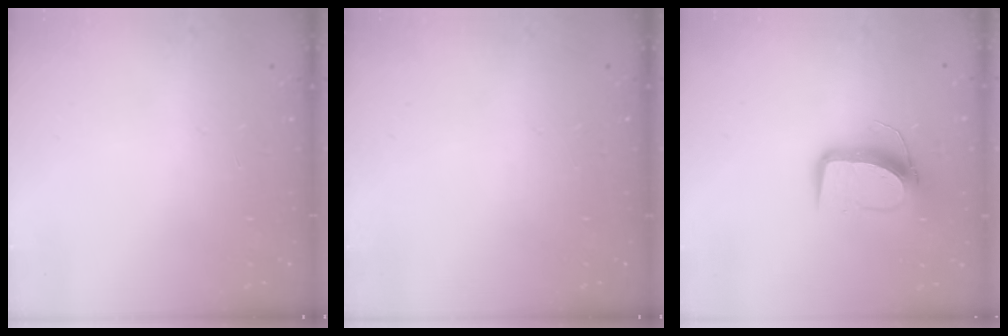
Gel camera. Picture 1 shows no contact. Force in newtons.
{"total": 0.0}
{"total": 9.7, "press": 9.7, "slide": 0.6}